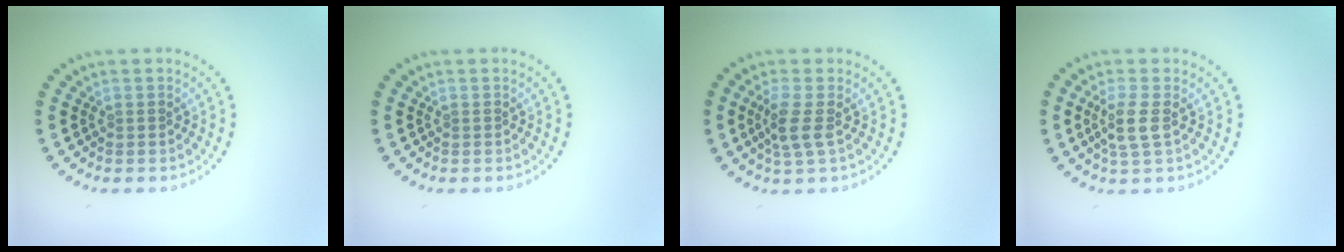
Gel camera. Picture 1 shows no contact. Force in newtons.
{"total": 0.0}
{"total": 2.4, "press": 2.0, "slide": 1.3}
{"total": 2.3, "press": 2.1, "slide": 1.0}